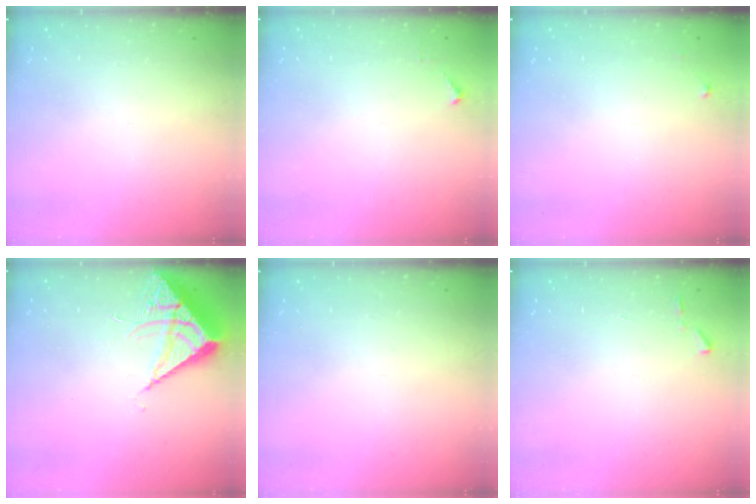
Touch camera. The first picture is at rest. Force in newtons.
{"total": 3.4, "press": 3.3, "slide": 0.5}
{"total": 2.5, "press": 2.5, "slide": 0.4}
{"total": 6.2, "press": 6.2, "slide": 0.4}
{"total": 0.0}
{"total": 4.1, "press": 4.0, "slide": 0.5}